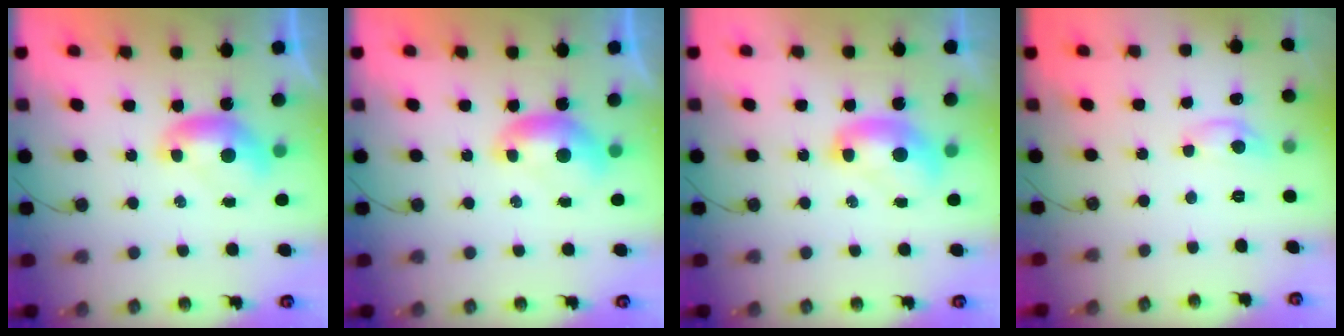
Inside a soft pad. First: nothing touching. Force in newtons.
{"total": 0.0}
{"total": 2.1, "press": 2.1, "slide": 0.2}
{"total": 1.1, "press": 1.0, "slide": 0.2}